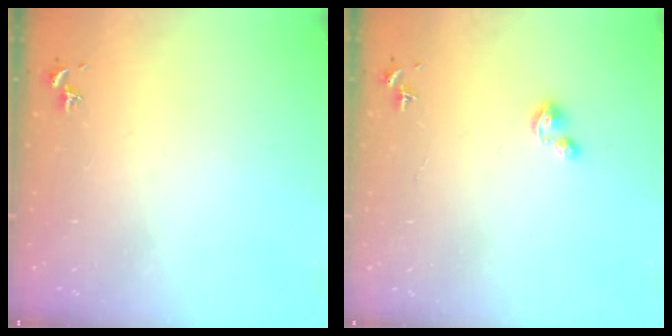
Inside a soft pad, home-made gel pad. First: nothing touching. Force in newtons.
{"total": 2.7, "press": 2.7, "slide": 0.3}